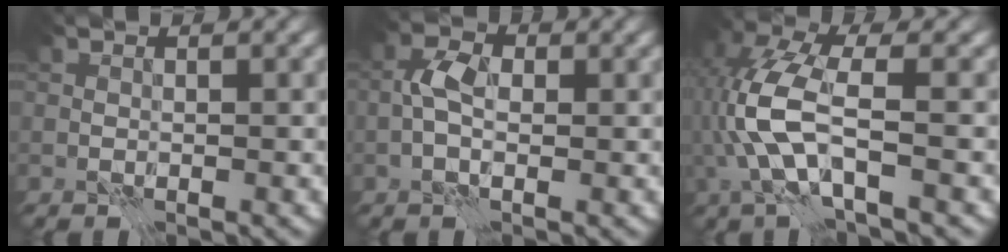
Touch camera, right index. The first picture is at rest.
{"total": 2.6, "force": [-0.1, 1.4, 2.1], "torque": [-0.043, 0.010, -0.009]}
{"total": 6.6, "force": [-1.0, 2.3, 6.1], "torque": [-0.158, 0.015, -0.027]}